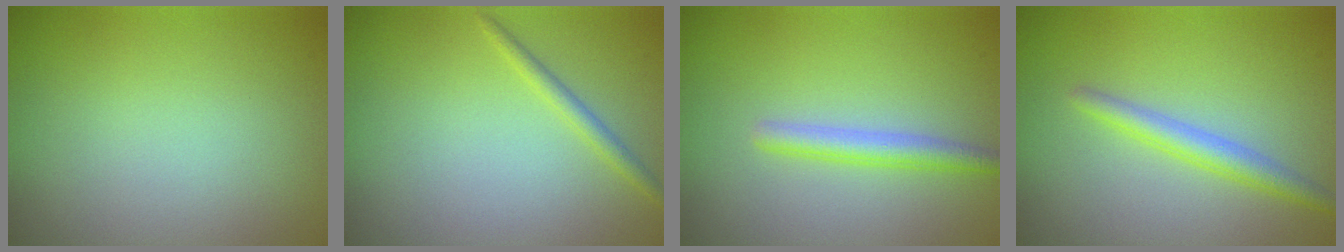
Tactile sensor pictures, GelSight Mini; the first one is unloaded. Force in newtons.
{"total": 1.4, "press": 1.4, "slide": 0.1}
{"total": 2.3, "press": 2.3, "slide": 0.1}
{"total": 2.4, "press": 2.4, "slide": 0.0}